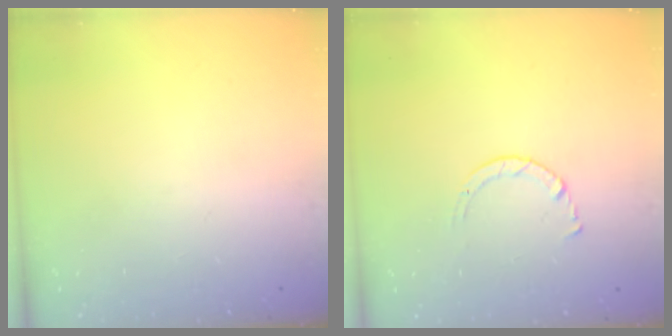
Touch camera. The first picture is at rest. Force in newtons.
{"total": 1.7, "press": 1.7, "slide": 0.2}